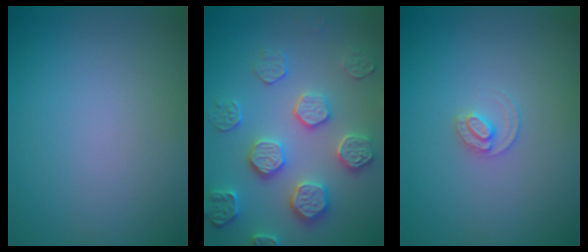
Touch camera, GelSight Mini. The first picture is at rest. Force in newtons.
{"total": 4.8, "press": 4.5, "slide": 1.5}
{"total": 1.5, "press": 1.5, "slide": 0.2}